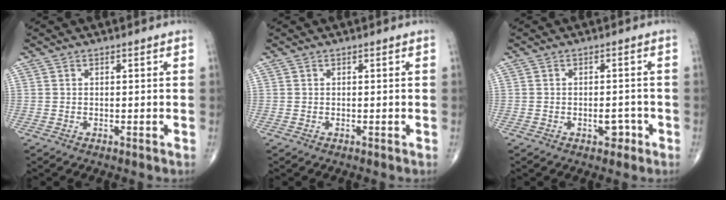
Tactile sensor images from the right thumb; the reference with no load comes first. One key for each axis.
{"total": 0.0}
{"total": 2.8, "fx": -1.3, "fy": 1.7, "fz": 1.8, "tx": -0.015, "ty": 0.009, "tz": -0.014}